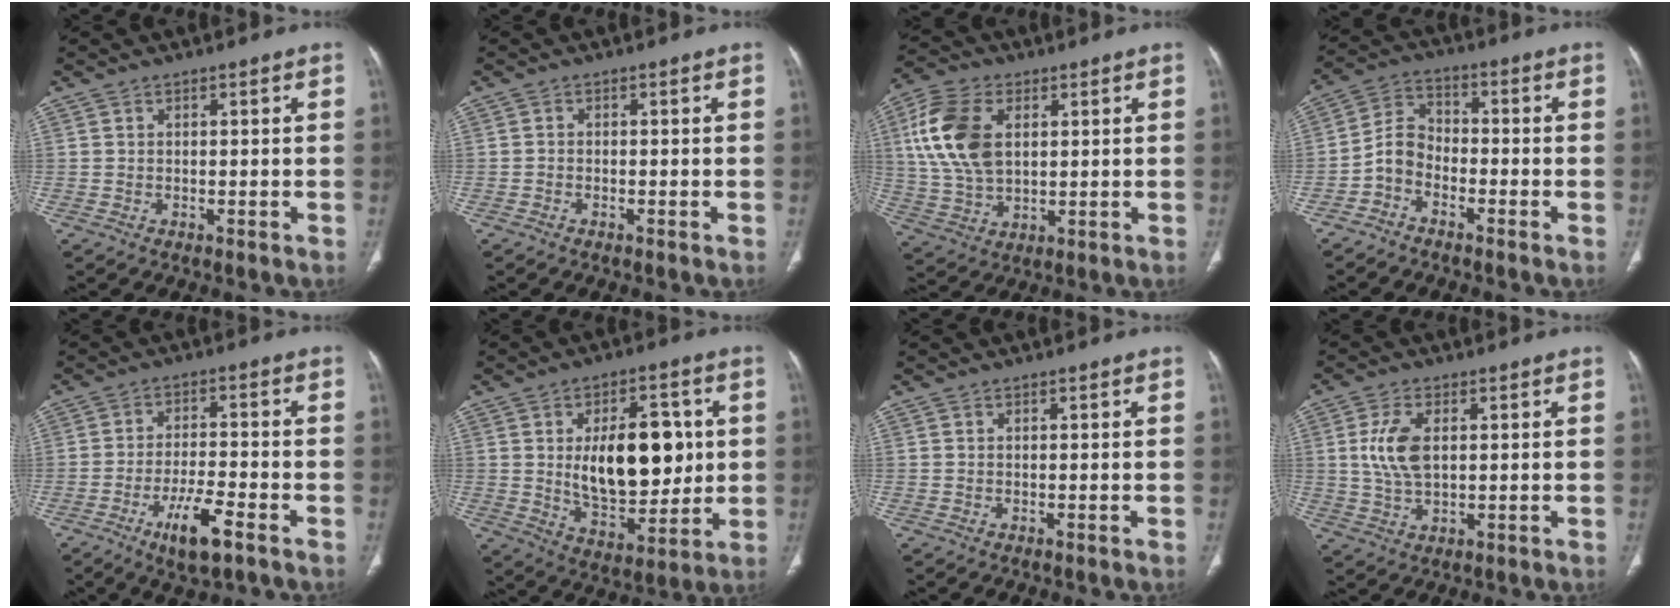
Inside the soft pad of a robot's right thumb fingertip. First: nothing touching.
{"total": 0.5, "force": [-0.5, 0.2, 0.2], "torque": [-0.004, 0.001, -0.013]}
{"total": 14.4, "force": [3.5, 8.9, 10.7], "torque": [-0.220, 0.001, 0.070]}
{"total": 5.6, "force": [-3.0, 3.8, 2.8], "torque": [-0.048, 0.036, -0.073]}
{"total": 8.4, "force": [-4.7, 2.2, 6.6], "torque": [-0.119, 0.016, -0.081]}
{"total": 18.2, "force": [2.0, 10.0, 15.0], "torque": [-0.185, -0.013, 0.042]}
{"total": 0.0}
{"total": 7.6, "force": [1.4, 4.2, 6.2], "torque": [-0.131, -0.003, 0.030]}